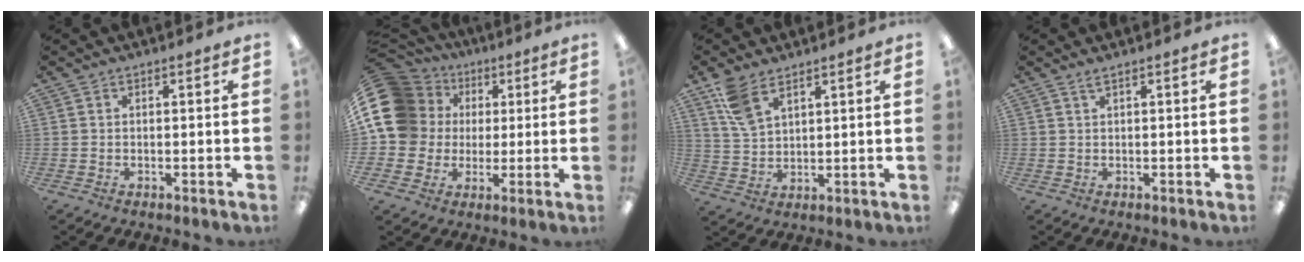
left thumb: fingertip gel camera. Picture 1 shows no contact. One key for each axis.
{"total": 15.9, "fx": 2.7, "fy": 14.2, "fz": 6.5, "tx": -0.138, "ty": 0.001, "tz": 0.060}
{"total": 7.6, "fx": 5.3, "fy": 3.6, "fz": 4.0, "tx": -0.086, "ty": -0.016, "tz": 0.101}
{"total": 1.3, "fx": 0.9, "fy": 0.1, "fz": 0.9, "tx": -0.021, "ty": 0.001, "tz": 0.016}